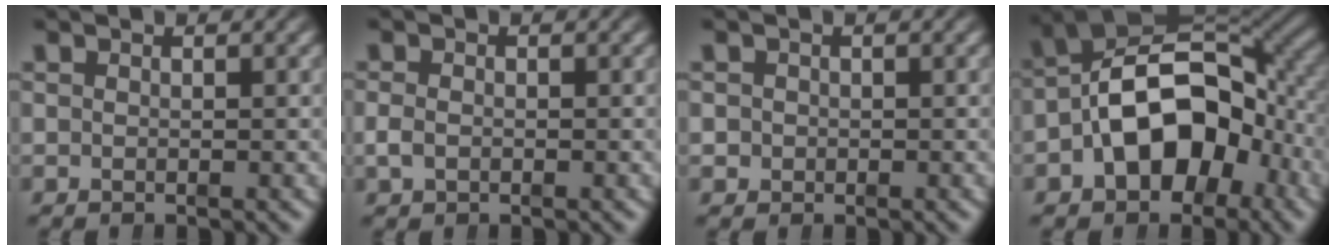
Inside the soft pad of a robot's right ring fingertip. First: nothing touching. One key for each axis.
{"total": 0.9, "fx": -0.7, "fy": 0.5, "fz": 0.5, "tx": -0.015, "ty": -0.003, "tz": -0.008}
{"total": 1.6, "fx": -0.4, "fy": 1.5, "fz": 0.0, "tx": -0.008, "ty": -0.006, "tz": -0.007}
{"total": 12.9, "fx": -0.6, "fy": 9.2, "fz": 9.0, "tx": -0.163, "ty": -0.023, "tz": 0.001}